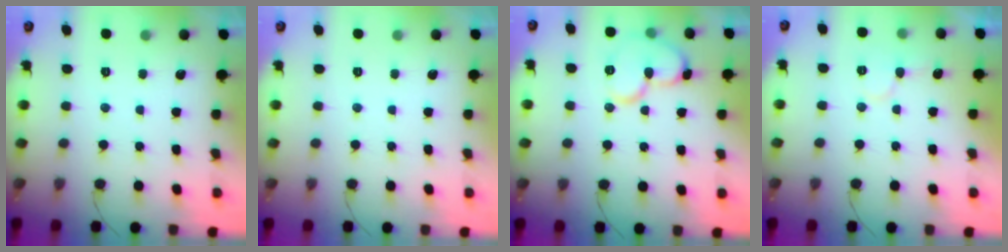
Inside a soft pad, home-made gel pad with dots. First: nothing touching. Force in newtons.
{"total": 0.0}
{"total": 12.3, "press": 12.1, "slide": 1.9}
{"total": 7.5, "press": 7.5, "slide": 0.5}